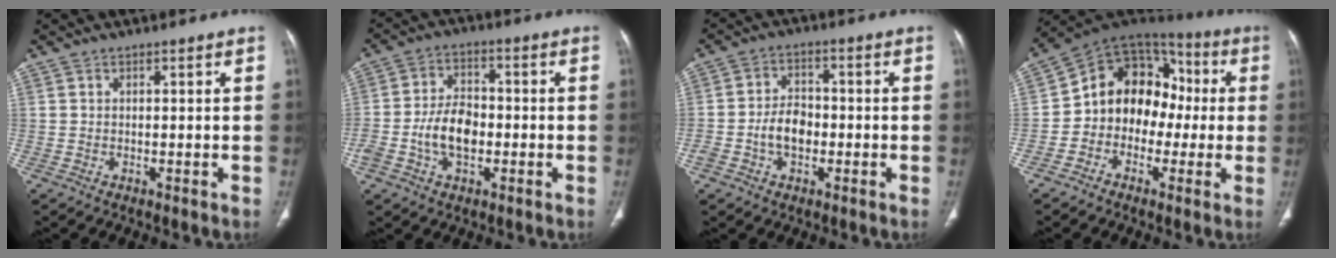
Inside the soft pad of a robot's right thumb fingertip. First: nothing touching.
{"total": 8.7, "force": [-2.0, 5.6, 6.4], "torque": [-0.111, 0.020, -0.039]}
{"total": 6.4, "force": [-1.6, 4.4, 4.3], "torque": [-0.068, 0.022, -0.034]}
{"total": 15.0, "force": [-1.1, 12.1, 8.9], "torque": [-0.086, 0.055, -0.034]}